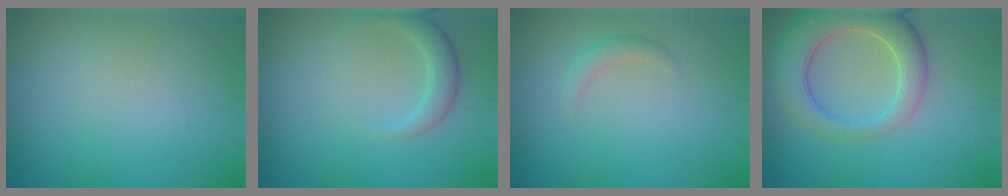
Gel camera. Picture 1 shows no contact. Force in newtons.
{"total": 2.4, "press": 2.4, "slide": 0.2}
{"total": 1.2, "press": 1.2, "slide": 0.1}
{"total": 7.4, "press": 7.4, "slide": 0.7}